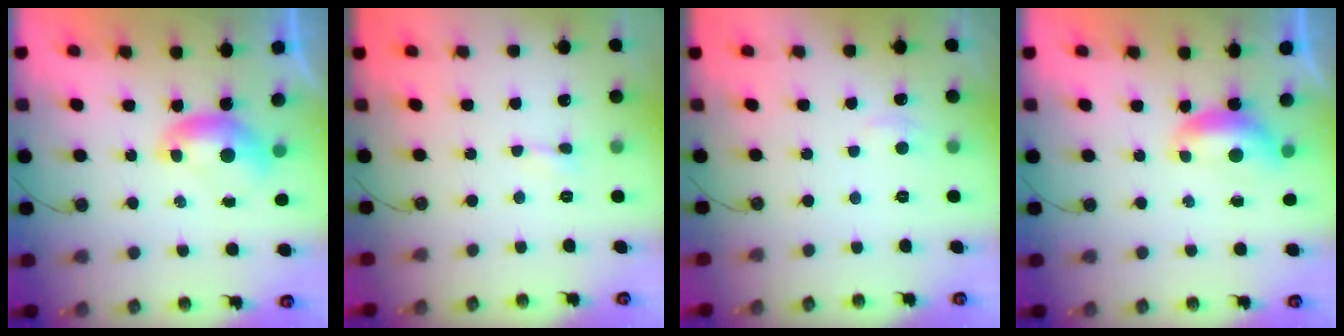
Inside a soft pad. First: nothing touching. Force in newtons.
{"total": 0.8, "press": 0.8, "slide": 0.3}
{"total": 2.9, "press": 2.9, "slide": 0.5}
{"total": 1.7, "press": 1.6, "slide": 0.7}